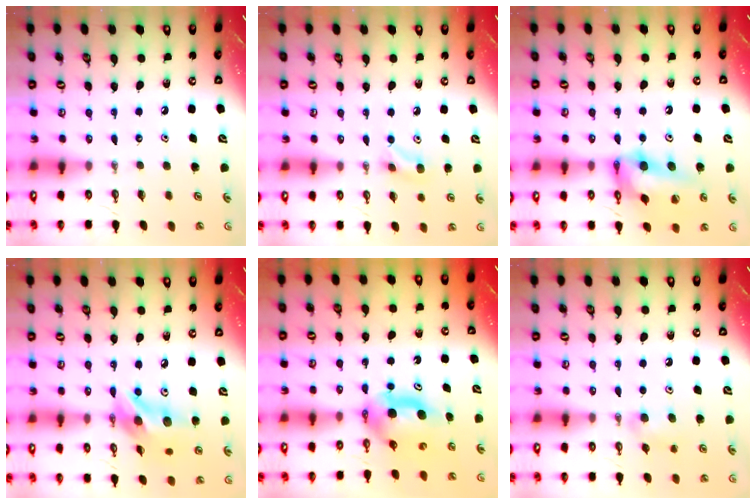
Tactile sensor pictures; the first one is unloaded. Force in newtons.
{"total": 5.7, "press": 5.5, "slide": 1.5}
{"total": 16.8, "press": 16.1, "slide": 4.8}
{"total": 13.1, "press": 13.1, "slide": 0.8}
{"total": 5.4, "press": 5.2, "slide": 1.1}
{"total": 10.4, "press": 6.8, "slide": 7.8}